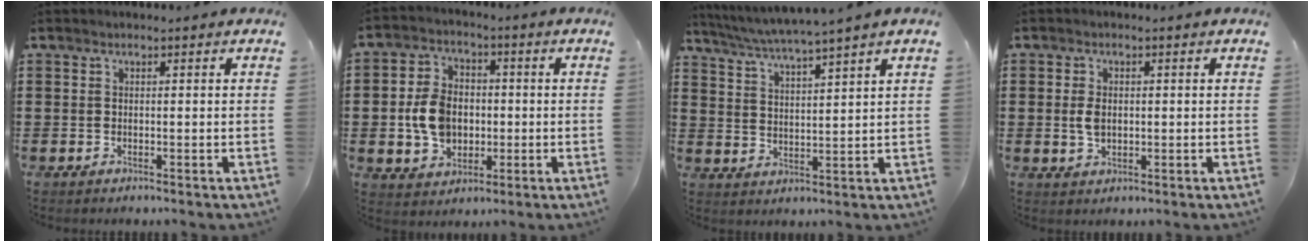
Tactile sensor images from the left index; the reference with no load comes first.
{"total": 8.1, "force": [-0.7, 6.1, 5.3], "torque": [-0.116, 0.008, -0.015]}
{"total": 3.9, "force": [3.4, -0.9, 1.7], "torque": [-0.047, -0.025, 0.054]}
{"total": 3.0, "force": [0.2, 1.8, 2.4], "torque": [-0.057, 0.002, 0.001]}